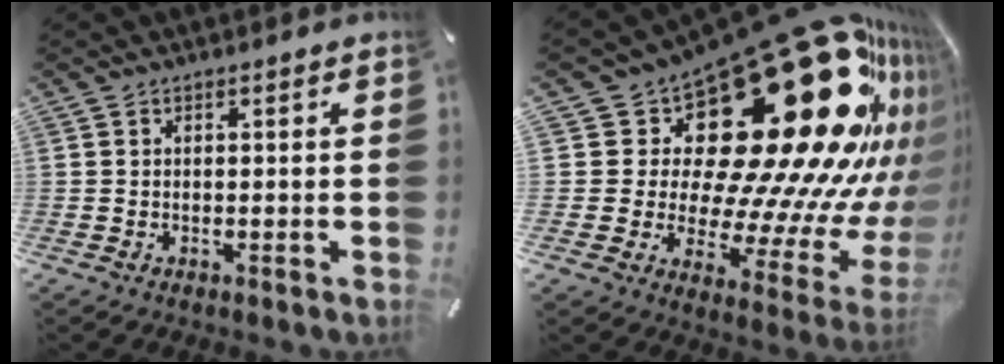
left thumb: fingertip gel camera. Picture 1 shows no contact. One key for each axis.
{"total": 41.1, "fx": 16.2, "fy": 20.4, "fz": 31.9, "tx": -0.470, "ty": -0.190, "tz": 0.338}